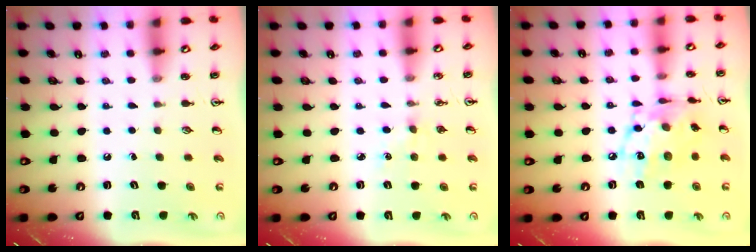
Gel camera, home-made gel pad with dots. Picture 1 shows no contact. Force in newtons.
{"total": 2.5, "press": 2.5, "slide": 0.4}
{"total": 13.6, "press": 13.6, "slide": 0.8}